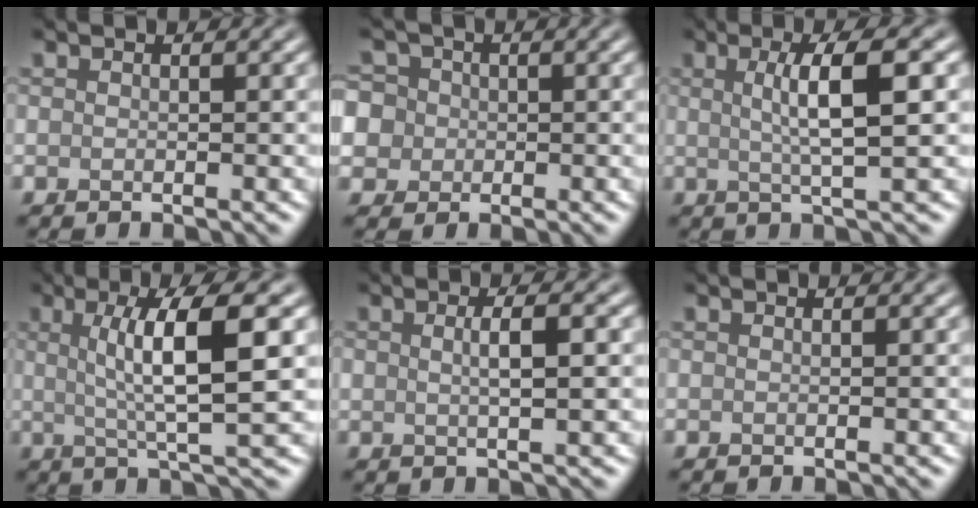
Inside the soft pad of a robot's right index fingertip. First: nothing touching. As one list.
[{"total": 7.3, "force": [0.8, 6.8, 2.7], "torque": [-0.054, 0.038, -0.020]}, {"total": 5.3, "force": [0.9, 1.1, 5.1], "torque": [-0.077, 0.008, 0.012]}, {"total": 7.3, "force": [1.3, 1.5, 7.0], "torque": [-0.107, 0.007, 0.022]}, {"total": 2.5, "force": [0.4, 0.6, 2.4], "torque": [-0.038, 0.006, 0.005]}, {"total": 0.0}]